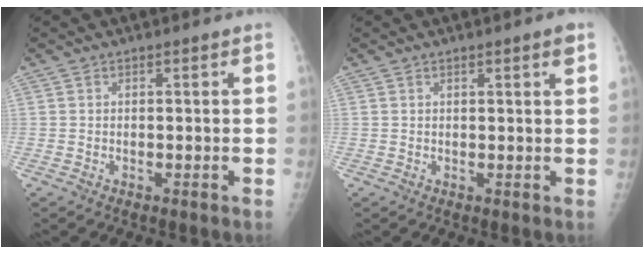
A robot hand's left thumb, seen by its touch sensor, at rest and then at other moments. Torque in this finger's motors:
{"motor_torque": [0.00, 0.17, -0.10, -0.12, 0.01]}